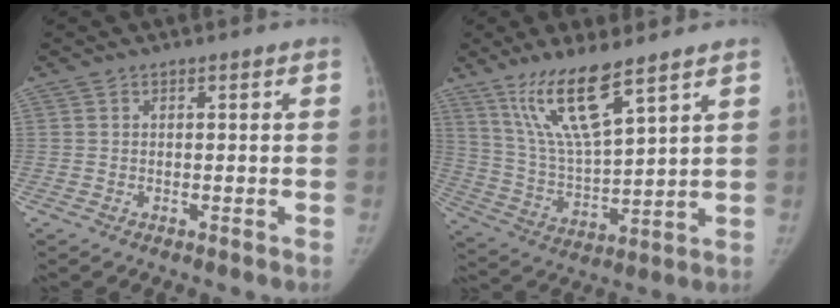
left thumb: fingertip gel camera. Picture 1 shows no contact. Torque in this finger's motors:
{"motor_torque": [0.21, 0.27, 1.41, -1.35, 0.08]}